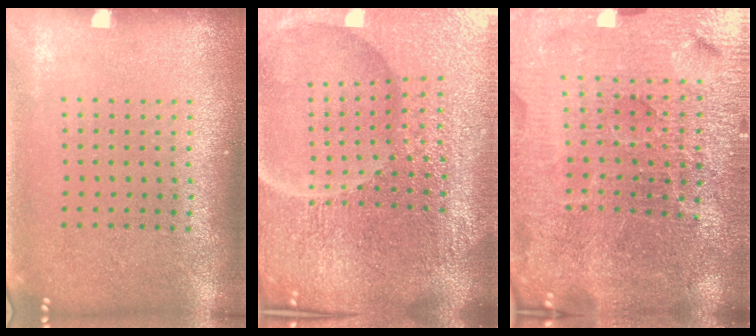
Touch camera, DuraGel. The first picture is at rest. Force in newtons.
{"total": 7.2, "press": 6.4, "slide": 3.4}
{"total": 5.9, "press": 5.3, "slide": 2.4}